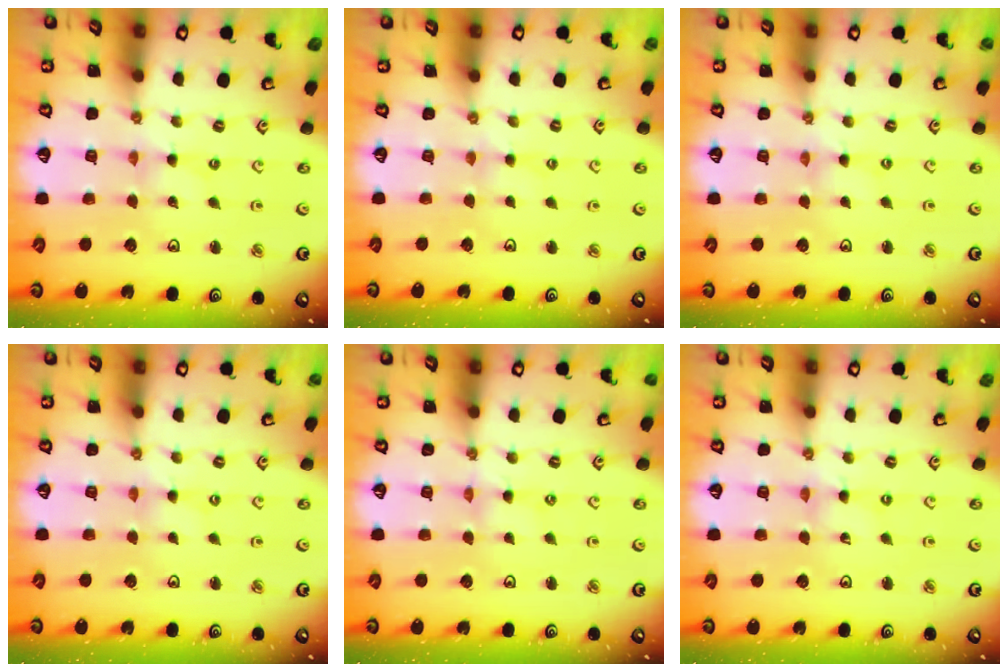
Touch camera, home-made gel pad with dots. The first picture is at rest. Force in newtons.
{"total": 1.6, "press": 1.5, "slide": 0.3}
{"total": 0.0}
{"total": 0.0}
{"total": 0.0}
{"total": 0.8, "press": 0.8, "slide": 0.1}